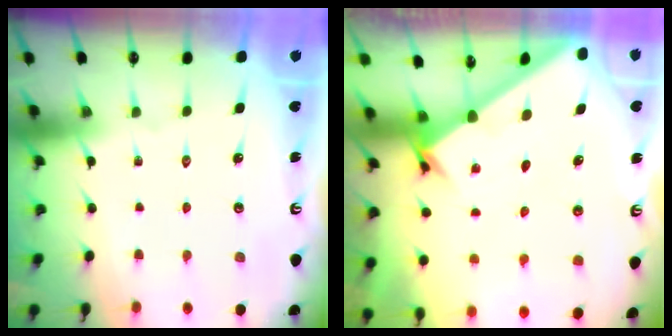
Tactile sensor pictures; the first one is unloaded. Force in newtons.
{"total": 1.6, "press": 1.6, "slide": 0.1}